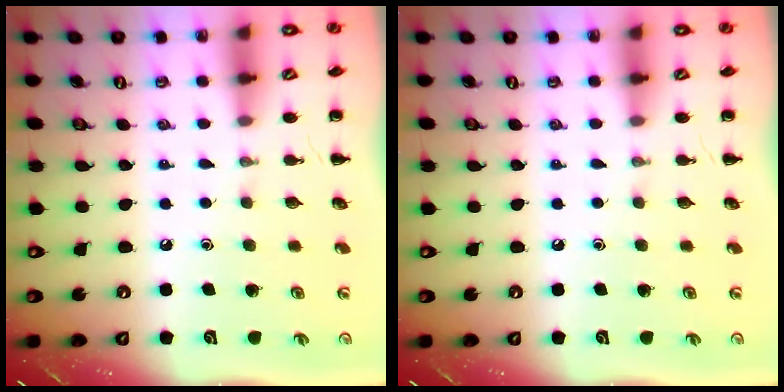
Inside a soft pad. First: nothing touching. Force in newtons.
{"total": 0.0}